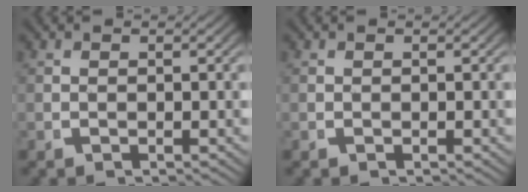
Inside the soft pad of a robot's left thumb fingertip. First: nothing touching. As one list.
[{"total": 0.0}]